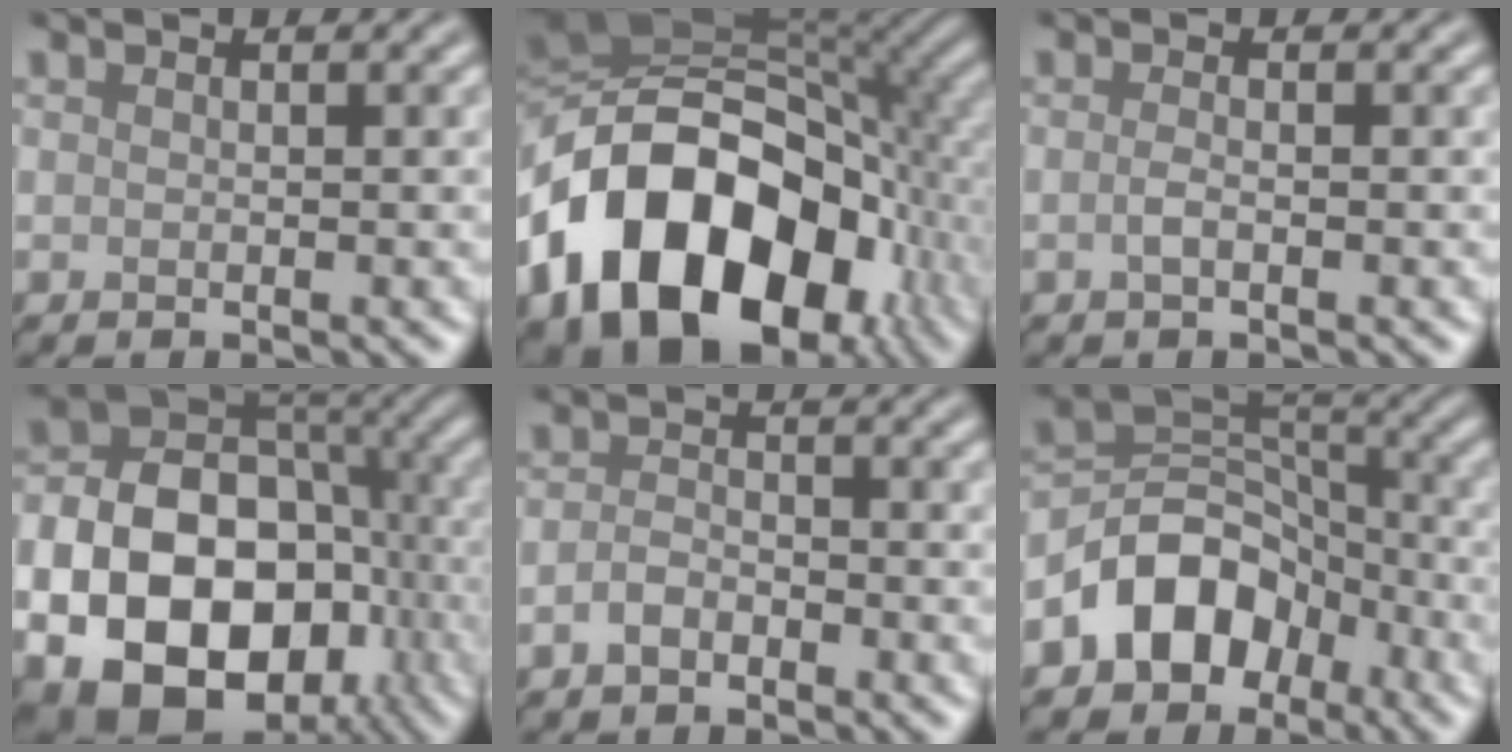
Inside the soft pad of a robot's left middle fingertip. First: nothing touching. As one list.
[{"total": 17.9, "force": [-5.7, 12.0, 12.0], "torque": [-0.219, -0.002, -0.108]}, {"total": 0.9, "force": [-0.3, 0.3, 0.8], "torque": [-0.019, 0.000, -0.008]}, {"total": 17.0, "force": [-5.3, 12.3, 10.5], "torque": [-0.182, -0.030, -0.080]}, {"total": 1.8, "force": [-1.0, 1.0, 1.1], "torque": [-0.022, 0.002, -0.024]}, {"total": 7.0, "force": [-3.6, 5.2, 3.1], "torque": [-0.028, 0.007, -0.075]}]